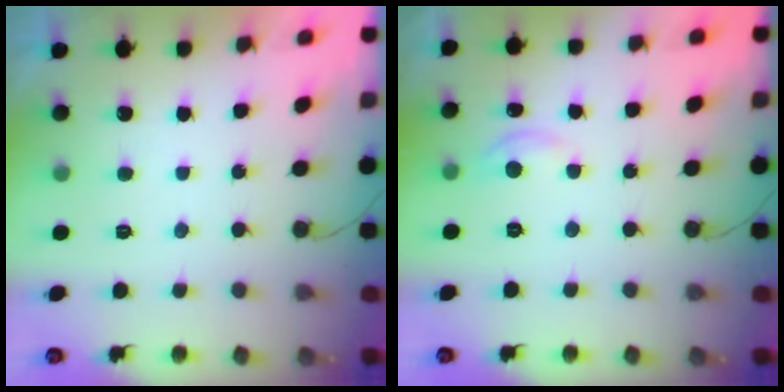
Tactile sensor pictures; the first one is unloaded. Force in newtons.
{"total": 3.0, "press": 3.0, "slide": 0.4}